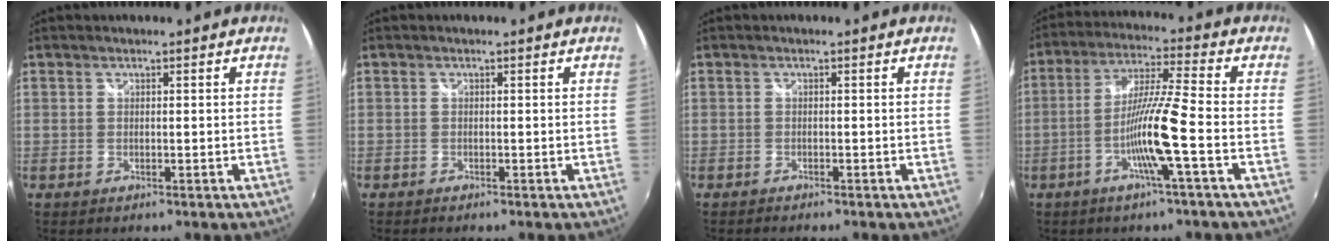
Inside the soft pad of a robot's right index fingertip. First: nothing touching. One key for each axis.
{"total": 0.0}
{"total": 0.9, "fx": -0.9, "fy": 0.0, "fz": 0.2, "tx": -0.010, "ty": -0.009, "tz": -0.019}
{"total": 10.3, "fx": -4.0, "fy": -1.3, "fz": 9.4, "tx": -0.187, "ty": -0.001, "tz": -0.079}